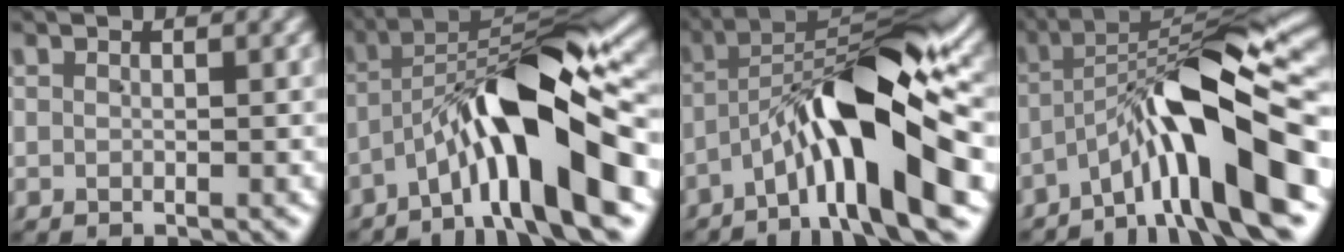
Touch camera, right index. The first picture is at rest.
{"total": 12.2, "force": [-2.1, 4.1, 11.2], "torque": [-0.177, 0.001, -0.028]}
{"total": 11.8, "force": [-2.0, 3.9, 10.9], "torque": [-0.171, -0.003, -0.029]}
{"total": 11.8, "force": [-2.1, 3.8, 11.0], "torque": [-0.172, 0.008, -0.026]}